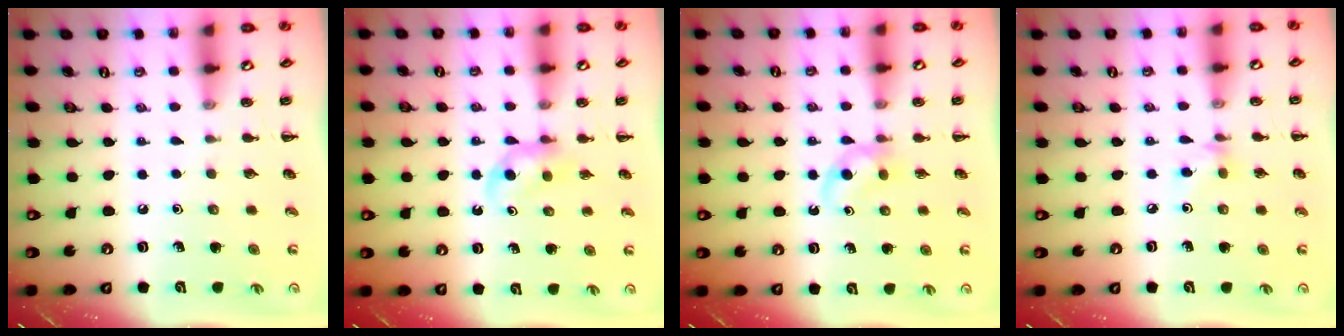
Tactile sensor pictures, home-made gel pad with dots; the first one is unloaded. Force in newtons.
{"total": 3.5, "press": 3.1, "slide": 1.6}
{"total": 3.4, "press": 3.2, "slide": 1.4}
{"total": 4.8, "press": 4.6, "slide": 1.2}